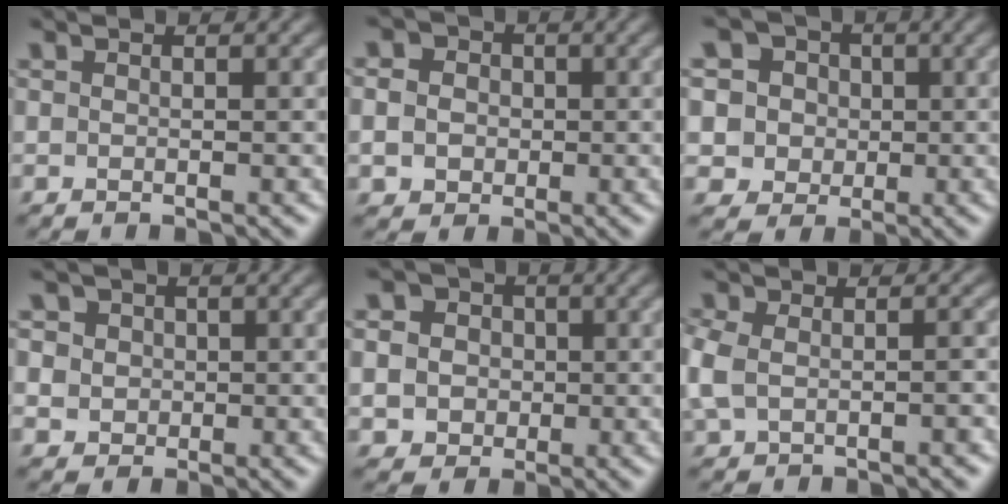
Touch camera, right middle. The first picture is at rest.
{"total": 6.2, "force": [1.8, 5.3, 2.7], "torque": [-0.057, 0.034, 0.004]}
{"total": 7.6, "force": [3.2, 6.4, 2.6], "torque": [-0.057, 0.022, 0.036]}
{"total": 5.8, "force": [2.6, 4.8, 2.1], "torque": [-0.049, 0.021, 0.028]}
{"total": 7.8, "force": [2.3, 6.9, 2.9], "torque": [-0.072, 0.034, 0.019]}
{"total": 3.4, "force": [-0.7, 2.0, 2.7], "torque": [-0.060, -0.003, -0.011]}